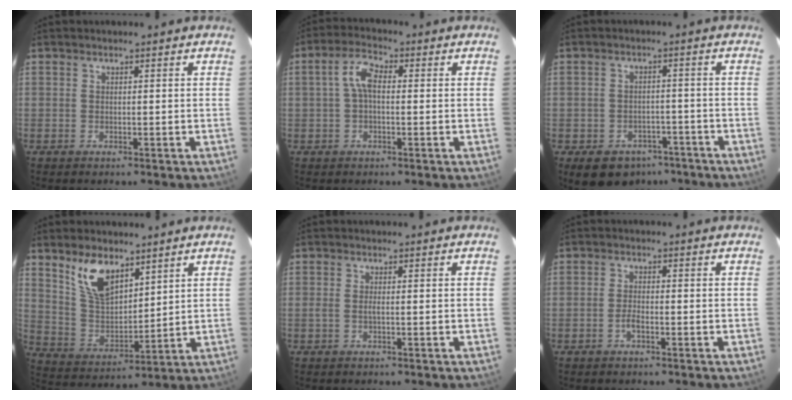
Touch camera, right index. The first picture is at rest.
{"total": 4.7, "force": [0.2, 2.3, 4.0], "torque": [-0.084, 0.016, 0.004]}
{"total": 9.8, "force": [-6.3, 6.7, 3.2], "torque": [-0.073, 0.020, -0.069]}
{"total": 10.7, "force": [7.0, 5.1, 6.4], "torque": [-0.120, 0.005, 0.146]}
{"total": 0.9, "force": [-0.2, -0.2, 0.8], "torque": [-0.017, 0.000, -0.005]}
{"total": 1.9, "force": [-1.0, 0.5, 1.5], "torque": [-0.035, 0.002, -0.021]}